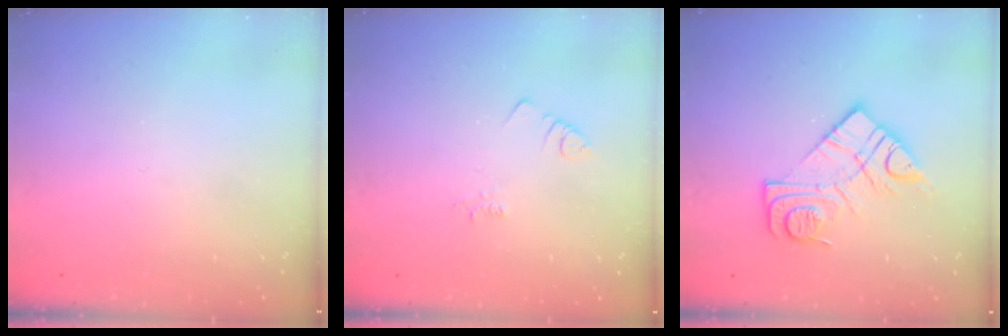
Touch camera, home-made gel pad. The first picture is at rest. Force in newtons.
{"total": 1.9, "press": 1.9, "slide": 0.3}
{"total": 13.2, "press": 13.2, "slide": 1.0}